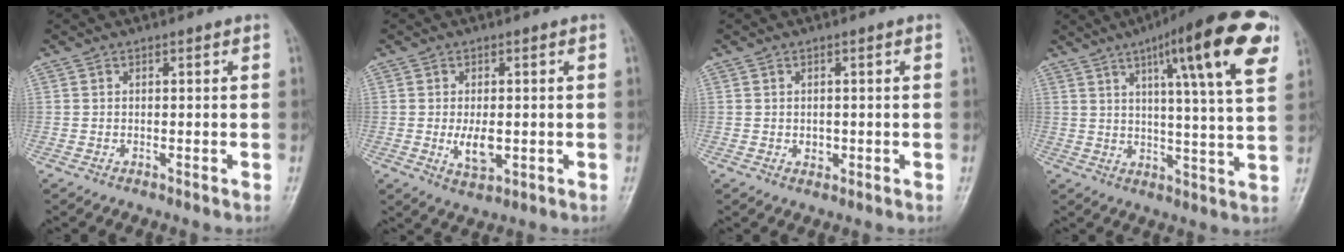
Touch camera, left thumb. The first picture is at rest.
{"total": 5.0, "force": [-0.6, 2.6, 4.2], "torque": [-0.069, -0.010, -0.004]}
{"total": 1.6, "force": [-0.2, 1.3, 0.9], "torque": [-0.008, 0.001, 0.001]}
{"total": 19.5, "force": [9.0, 3.0, 17.0], "torque": [-0.226, -0.018, 0.122]}